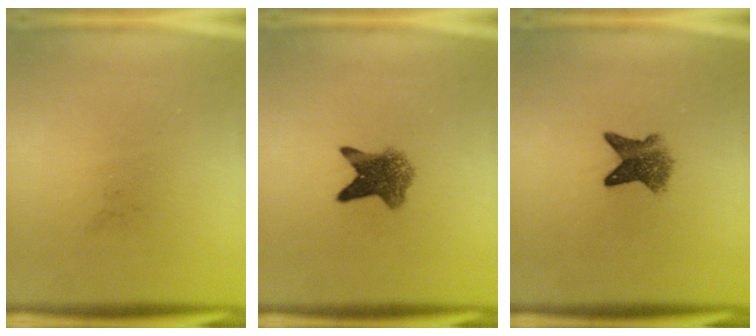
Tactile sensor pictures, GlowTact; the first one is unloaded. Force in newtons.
{"total": 5.7}
{"total": 4.9}